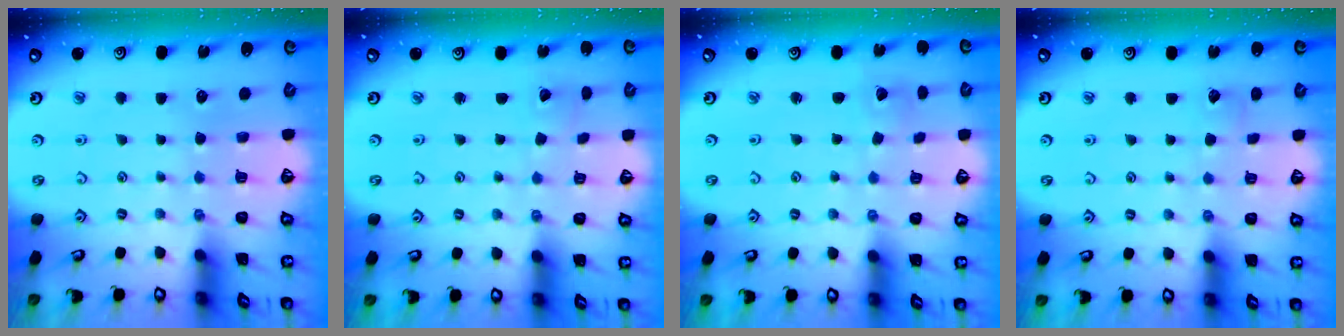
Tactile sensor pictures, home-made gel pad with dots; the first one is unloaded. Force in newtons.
{"total": 1.6, "press": 1.6, "slide": 0.1}
{"total": 2.2, "press": 2.2, "slide": 0.1}
{"total": 2.9, "press": 2.9, "slide": 0.2}